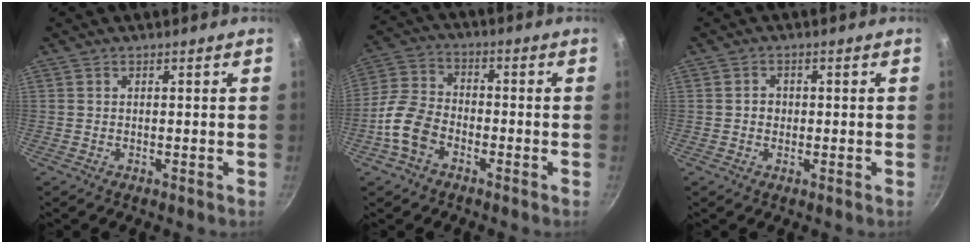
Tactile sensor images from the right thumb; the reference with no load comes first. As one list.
[{"total": 9.3, "force": [-4.2, 6.2, 5.6], "torque": [-0.099, 0.034, -0.094]}, {"total": 2.1, "force": [-0.1, 1.9, 1.0], "torque": [-0.007, 0.005, -0.004]}]